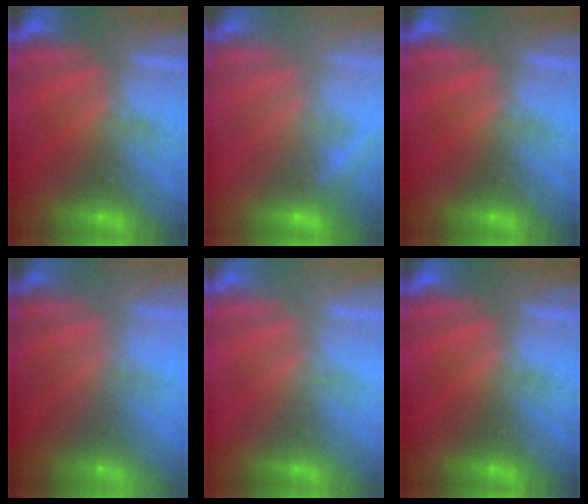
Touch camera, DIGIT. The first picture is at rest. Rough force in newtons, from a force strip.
{"total": 2.4}
{"total": 0.0}
{"total": 8.4}
{"total": 2.4}
{"total": 0.0}